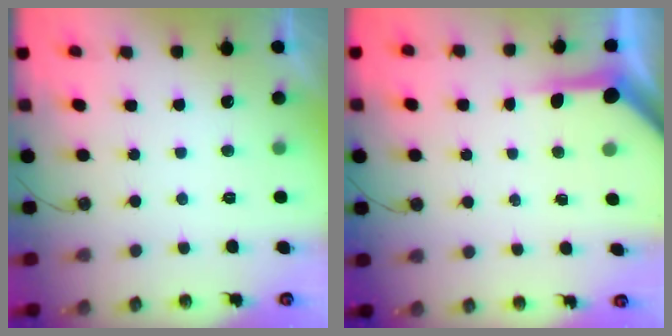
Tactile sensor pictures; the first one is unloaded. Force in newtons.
{"total": 4.9, "press": 4.9, "slide": 0.3}